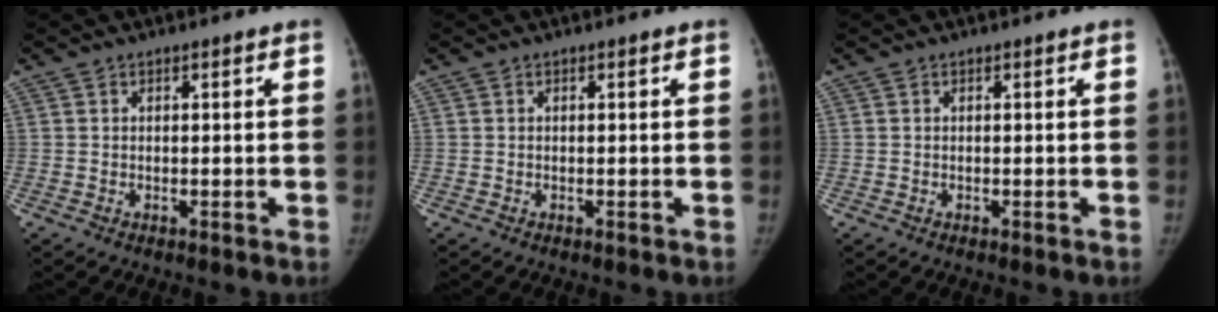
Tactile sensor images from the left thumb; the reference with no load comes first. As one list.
[{"total": 0.0}, {"total": 0.0}]